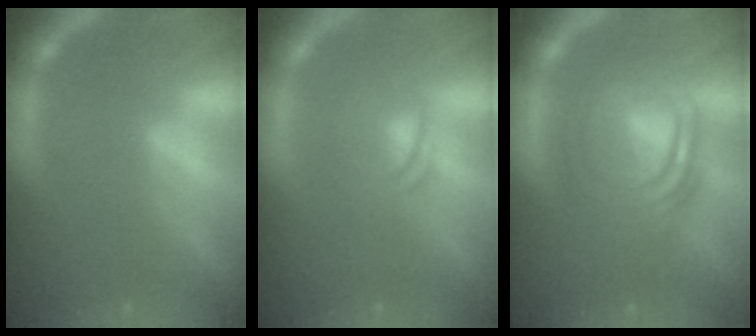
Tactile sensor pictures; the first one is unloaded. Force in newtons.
{"total": 3.0}
{"total": 9.0}